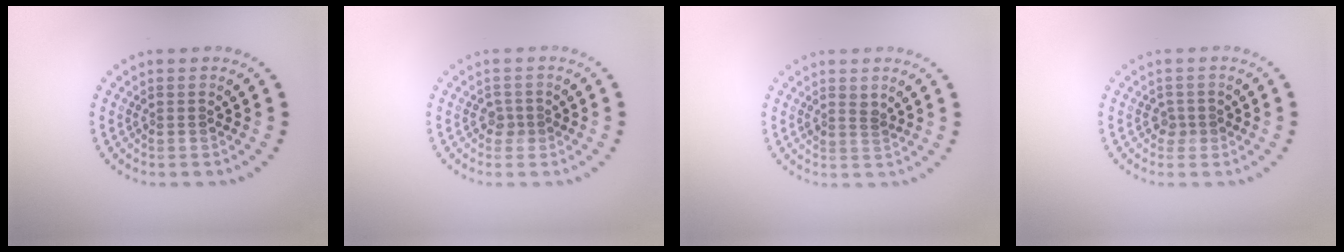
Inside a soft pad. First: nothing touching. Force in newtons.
{"total": 1.0, "press": 0.9, "slide": 0.6}
{"total": 1.1, "press": 0.8, "slide": 0.7}
{"total": 1.0, "press": 0.8, "slide": 0.6}